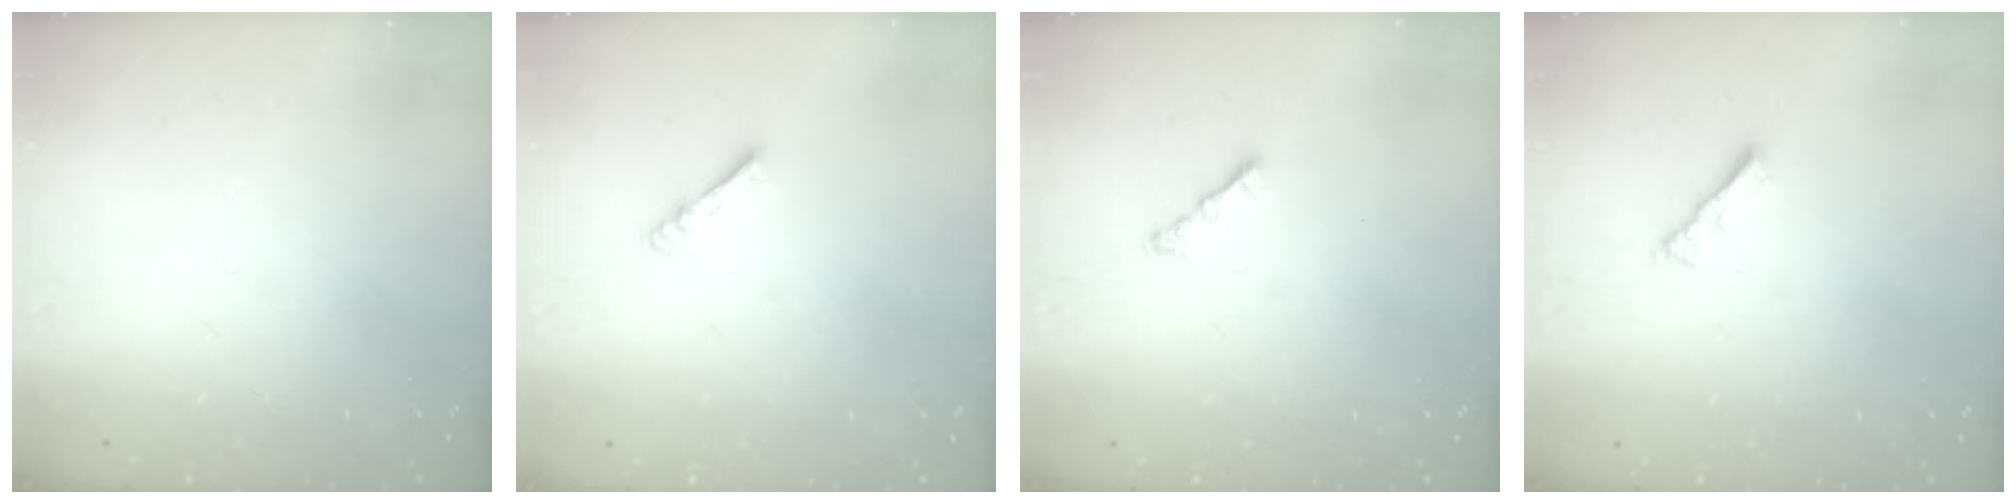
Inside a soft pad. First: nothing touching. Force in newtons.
{"total": 4.0, "press": 3.9, "slide": 0.6}
{"total": 2.3, "press": 2.2, "slide": 0.7}
{"total": 2.8, "press": 2.8, "slide": 0.6}